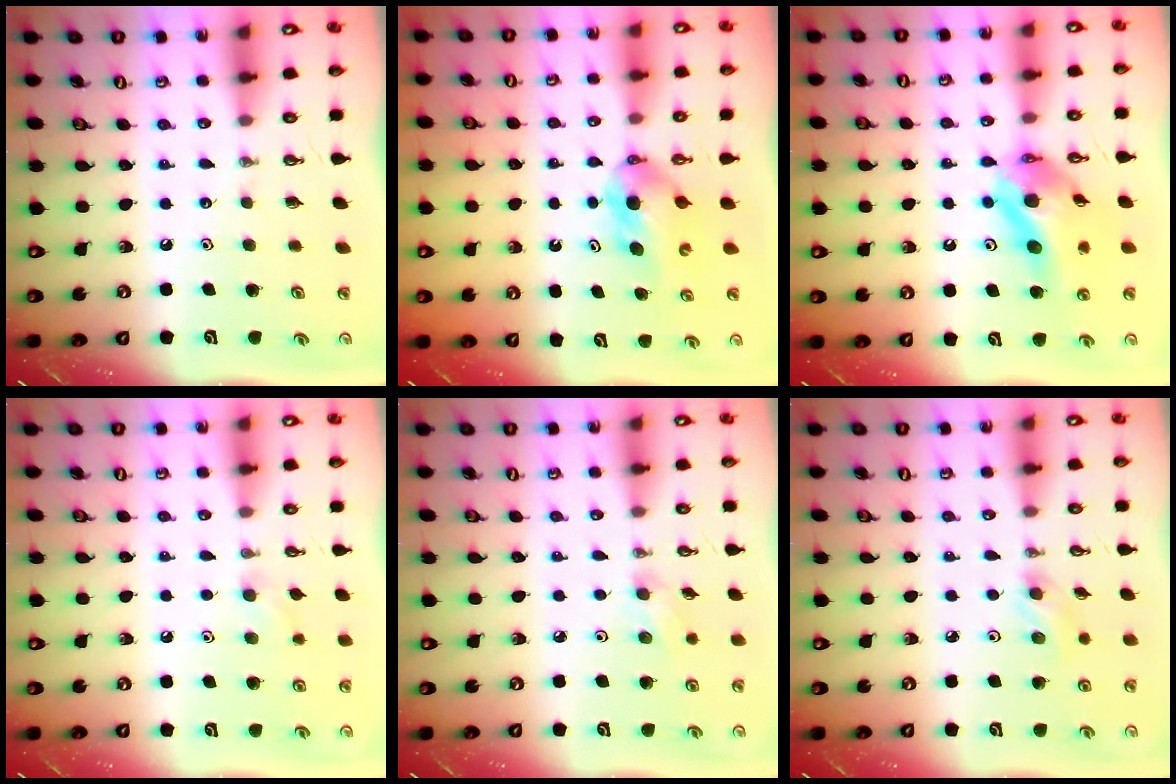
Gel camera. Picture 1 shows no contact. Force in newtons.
{"total": 6.1, "press": 6.0, "slide": 1.2}
{"total": 13.3, "press": 13.2, "slide": 1.5}
{"total": 5.3, "press": 5.2, "slide": 1.1}
{"total": 5.5, "press": 5.0, "slide": 2.3}
{"total": 4.9, "press": 4.8, "slide": 0.7}